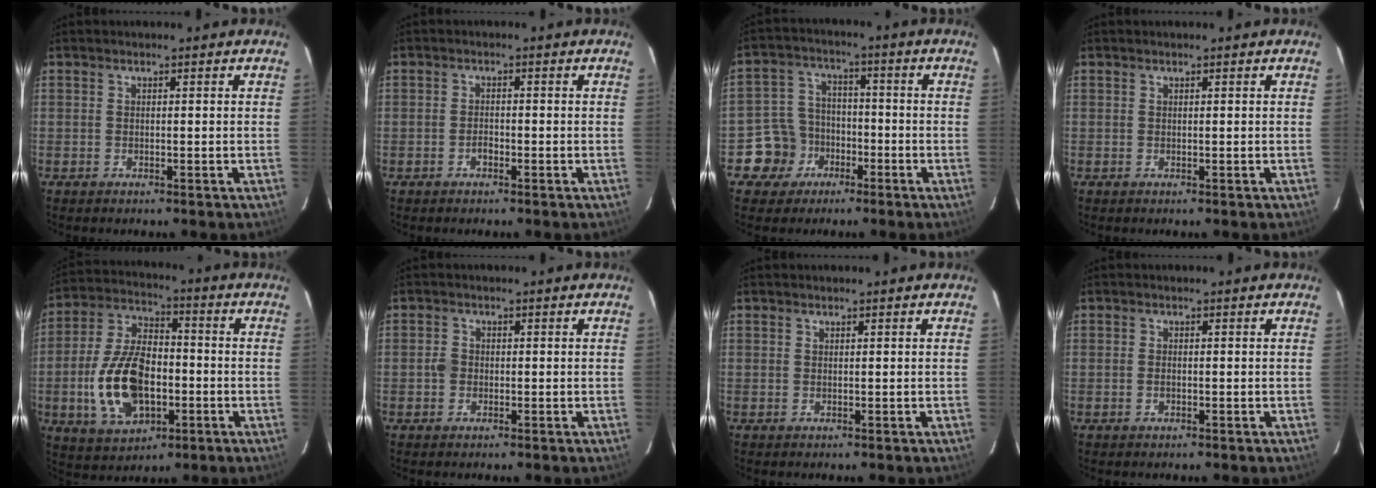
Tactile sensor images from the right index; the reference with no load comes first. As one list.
[{"total": 1.4, "force": [-0.8, 0.8, 0.8], "torque": [-0.016, 0.004, -0.014]}, {"total": 8.3, "force": [-4.3, 7.0, 0.8], "torque": [-0.041, 0.031, -0.068]}, {"total": 0.0}, {"total": 16.5, "force": [-3.9, 9.6, 12.8], "torque": [-0.269, 0.009, -0.058]}, {"total": 1.8, "force": [-0.4, 1.6, 0.7], "torque": [-0.014, 0.005, -0.010]}, {"total": 0.0}, {"total": 1.0, "force": [-0.3, 0.6, 0.8], "torque": [-0.017, 0.001, -0.006]}]